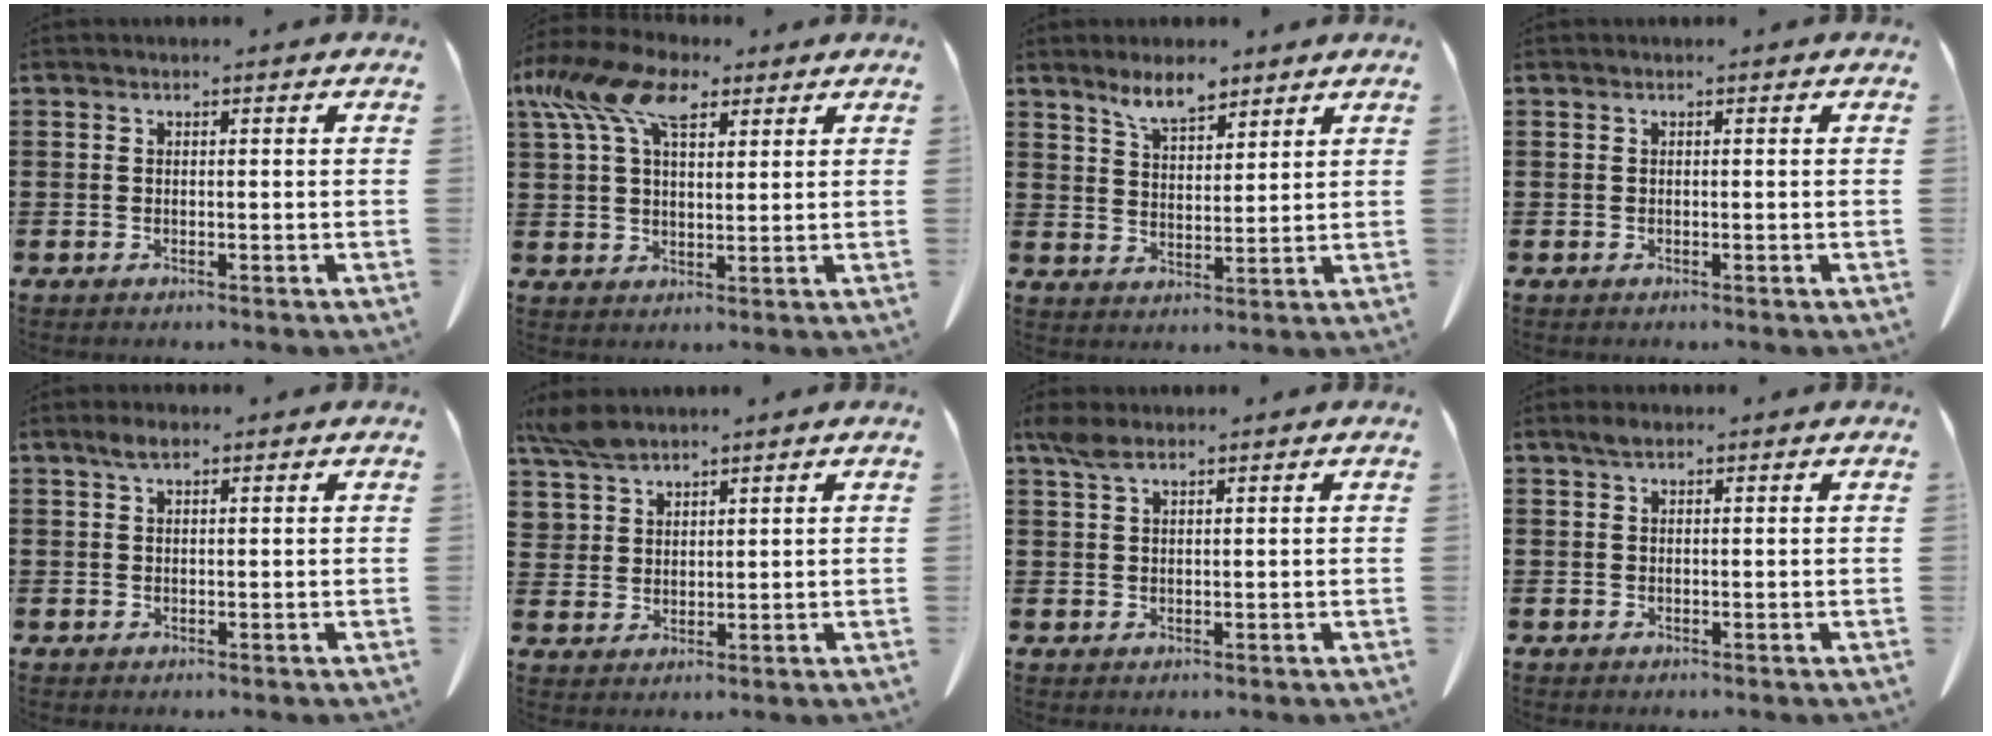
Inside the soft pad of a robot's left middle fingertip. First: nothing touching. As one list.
[{"total": 11.1, "force": [6.4, 5.1, 7.4], "torque": [-0.170, 0.001, 0.118]}, {"total": 5.8, "force": [5.0, 1.6, 2.7], "torque": [-0.066, -0.010, 0.092]}, {"total": 0.0}, {"total": 2.1, "force": [1.3, 0.9, 1.4], "torque": [-0.031, 0.004, 0.024]}, {"total": 4.3, "force": [3.7, 1.9, 0.9], "torque": [-0.034, -0.003, 0.073]}, {"total": 3.0, "force": [2.1, 1.0, 1.9], "torque": [-0.043, 0.002, 0.039]}, {"total": 1.4, "force": [0.9, 0.8, 0.7], "torque": [-0.018, 0.003, 0.017]}]